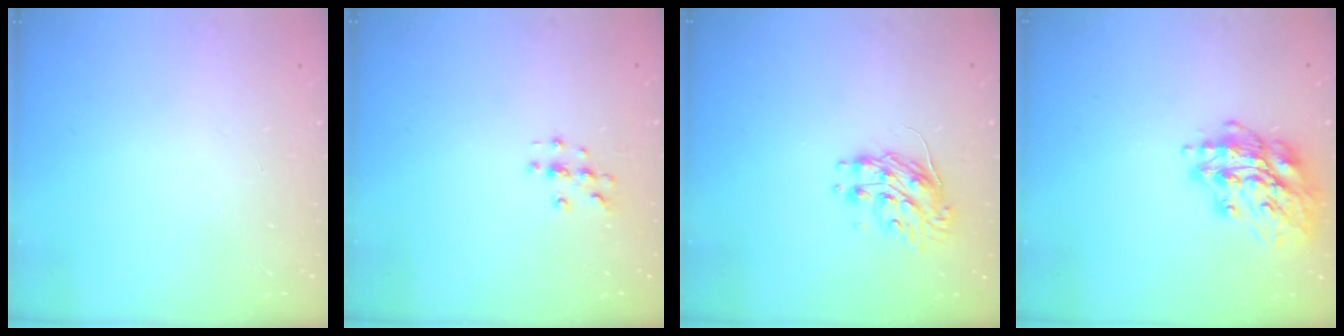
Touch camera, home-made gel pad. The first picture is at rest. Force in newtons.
{"total": 3.4, "press": 3.4, "slide": 0.4}
{"total": 9.0, "press": 9.0, "slide": 0.6}
{"total": 16.4, "press": 16.4, "slide": 0.6}